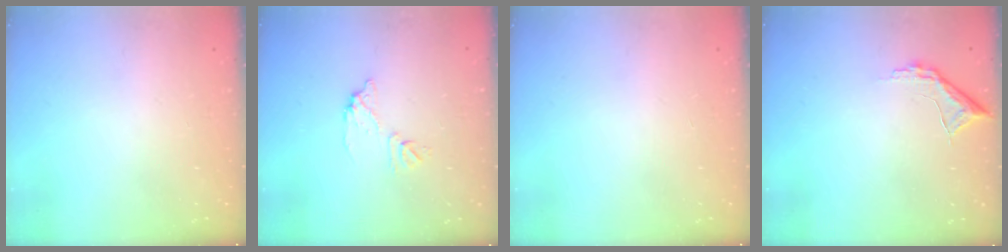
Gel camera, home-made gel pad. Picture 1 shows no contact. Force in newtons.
{"total": 8.1, "press": 8.1, "slide": 0.5}
{"total": 0.0}
{"total": 7.9, "press": 7.9, "slide": 0.5}